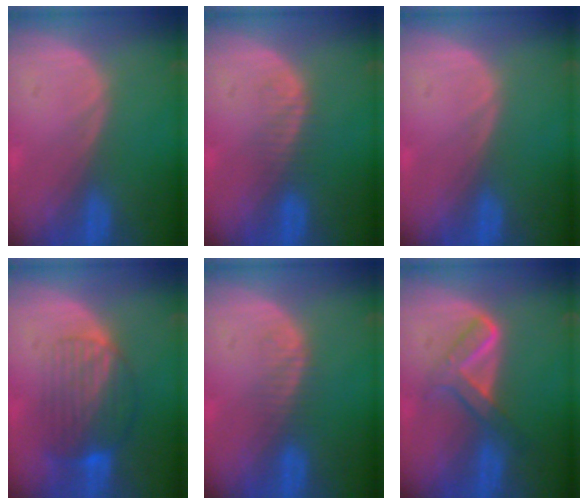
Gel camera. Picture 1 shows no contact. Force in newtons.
{"total": 2.3, "press": 2.3, "slide": 0.3}
{"total": 0.0}
{"total": 8.0, "press": 7.1, "slide": 3.7}
{"total": 2.3, "press": 2.3, "slide": 0.3}
{"total": 5.3, "press": 5.2, "slide": 1.1}